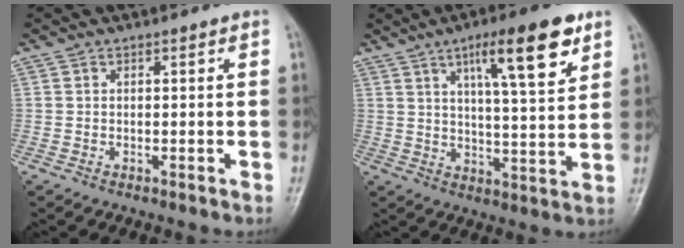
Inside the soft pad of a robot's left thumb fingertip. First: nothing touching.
{"total": 13.9, "force": [7.3, 3.1, 11.4], "torque": [-0.160, -0.029, 0.111]}